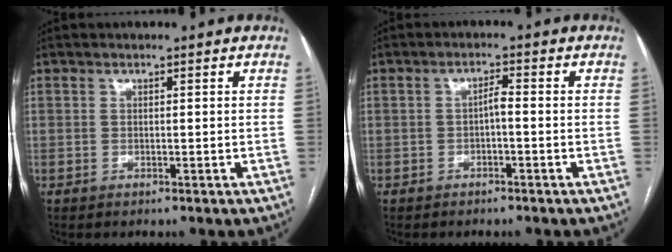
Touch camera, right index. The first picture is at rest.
{"total": 1.8, "force": [-0.5, 0.4, 1.7], "torque": [-0.026, 0.005, -0.011]}